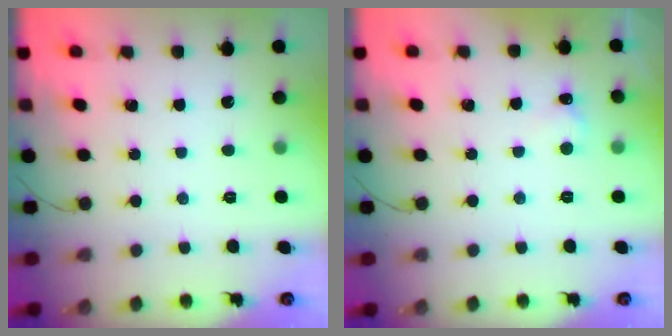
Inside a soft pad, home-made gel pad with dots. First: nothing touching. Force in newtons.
{"total": 4.7, "press": 4.5, "slide": 1.3}